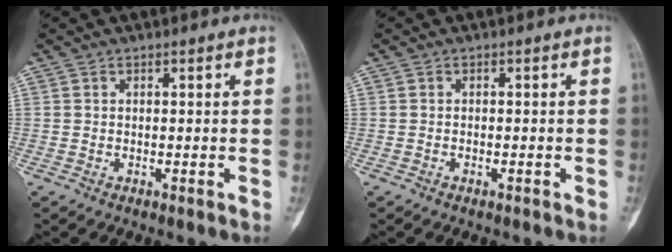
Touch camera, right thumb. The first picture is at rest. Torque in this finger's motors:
{"motor_torque": [-0.27, -0.01, 0.01, 0.17, -0.11]}